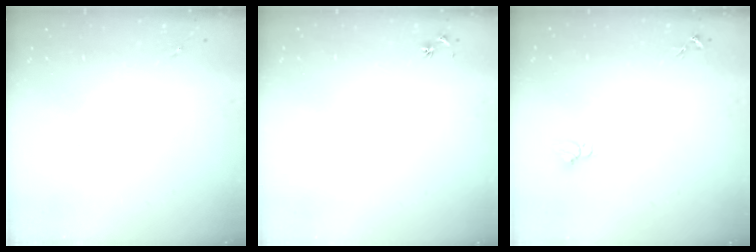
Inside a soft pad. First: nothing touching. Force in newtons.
{"total": 3.0, "press": 2.9, "slide": 0.3}
{"total": 3.0, "press": 3.0, "slide": 0.1}